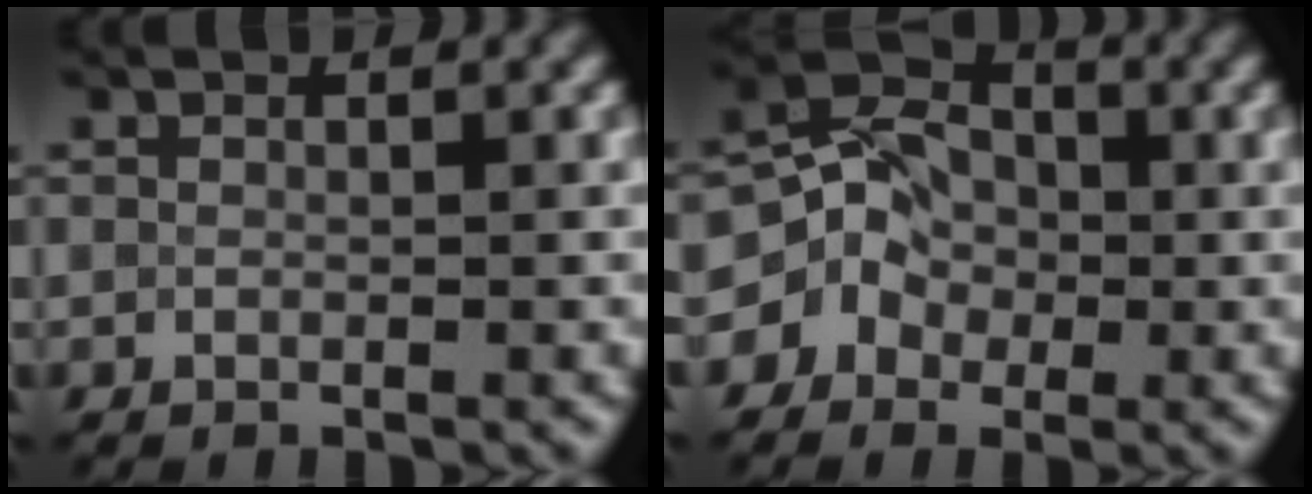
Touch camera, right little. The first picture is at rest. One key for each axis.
{"total": 5.4, "fx": -0.8, "fy": 4.6, "fz": 2.7, "tx": -0.024, "ty": 0.015, "tz": -0.029}